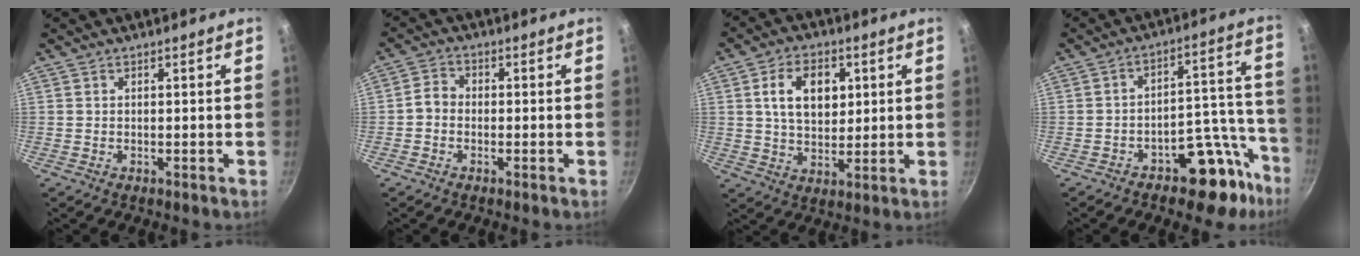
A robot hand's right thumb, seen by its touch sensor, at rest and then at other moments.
{"total": 3.5, "force": [-0.8, 2.8, 2.0], "torque": [-0.027, 0.014, -0.024]}
{"total": 10.8, "force": [3.0, 7.0, 7.7], "torque": [-0.100, -0.008, 0.052]}
{"total": 13.2, "force": [-8.4, 6.2, 8.2], "torque": [-0.062, 0.097, -0.120]}